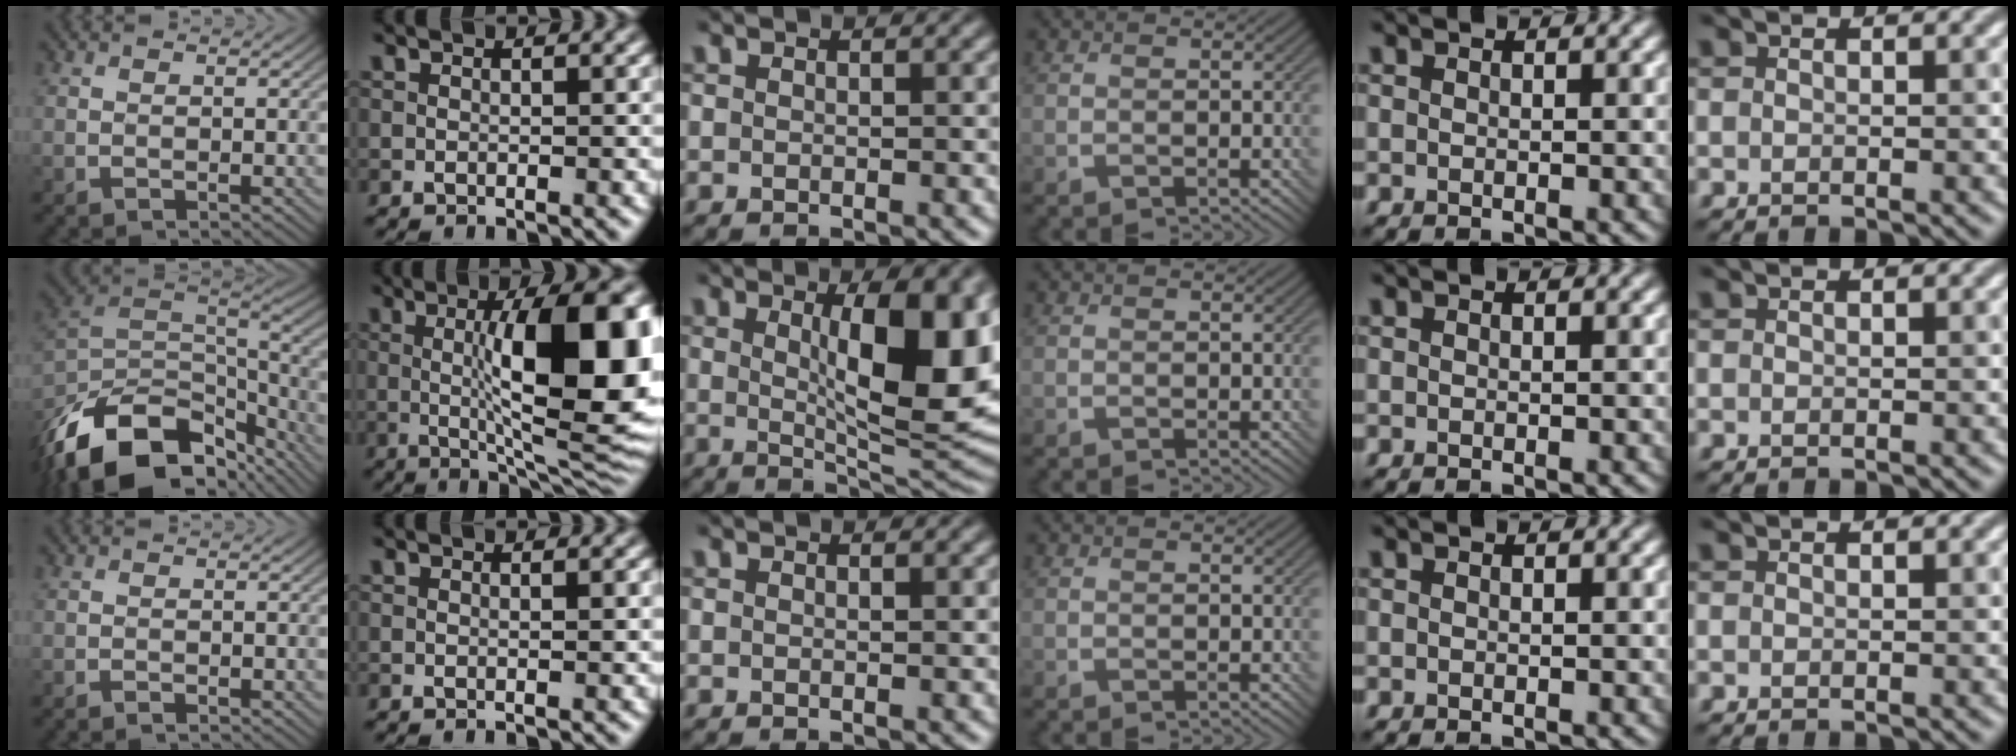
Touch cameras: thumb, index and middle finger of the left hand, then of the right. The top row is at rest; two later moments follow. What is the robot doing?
{"motion": "insert", "object": "bottle cap"}